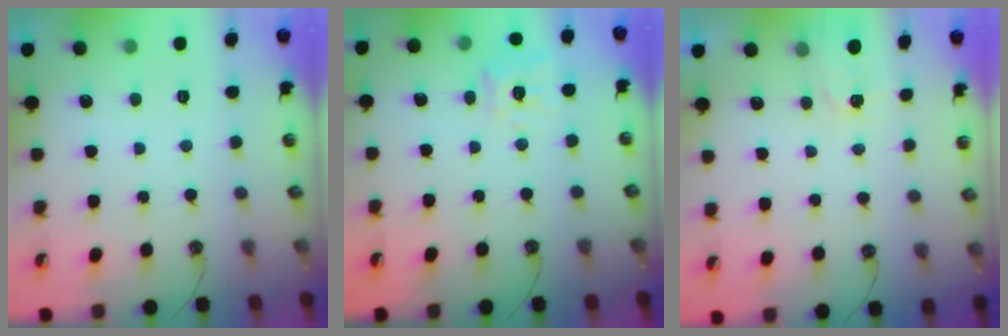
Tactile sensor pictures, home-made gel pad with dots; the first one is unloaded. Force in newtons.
{"total": 12.3, "press": 12.2, "slide": 1.3}
{"total": 2.0, "press": 2.0, "slide": 0.3}